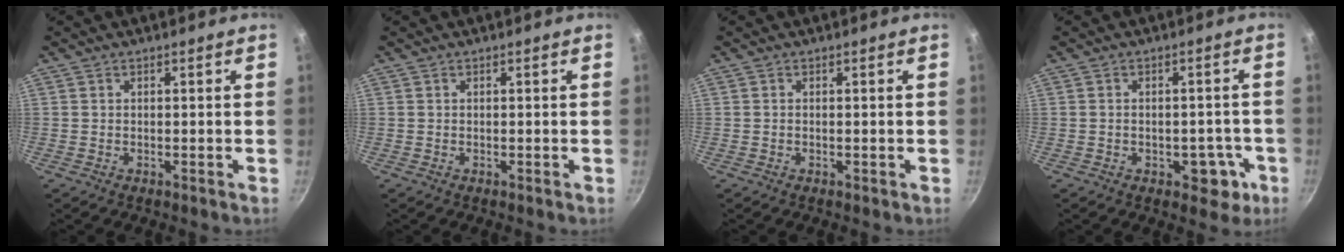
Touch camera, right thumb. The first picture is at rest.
{"total": 0.0}
{"total": 0.0}
{"total": 5.8, "force": [-2.3, 3.6, 3.9], "torque": [-0.024, 0.016, -0.021]}